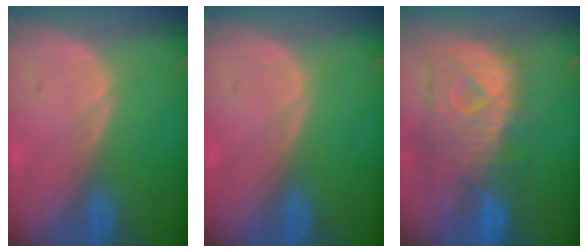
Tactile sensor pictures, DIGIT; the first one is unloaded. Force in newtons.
{"total": 0.0}
{"total": 11.5, "press": 10.0, "slide": 5.7}